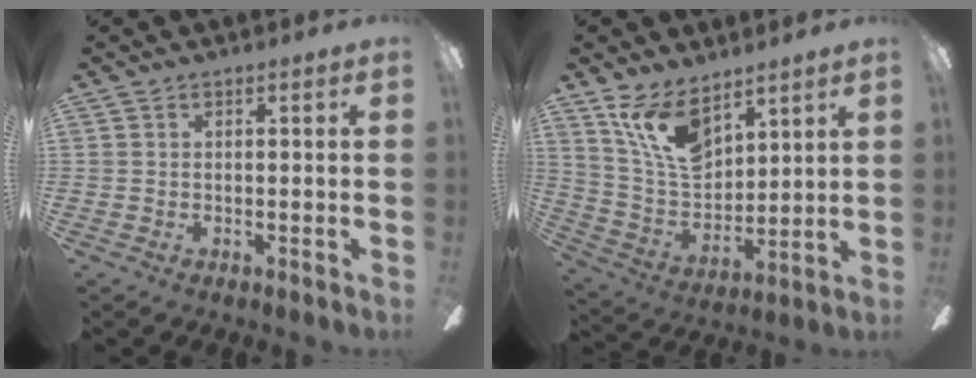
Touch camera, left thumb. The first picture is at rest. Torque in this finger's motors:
{"motor_torque": [1.52, 0.75, 1.22, -1.25, 0.20]}